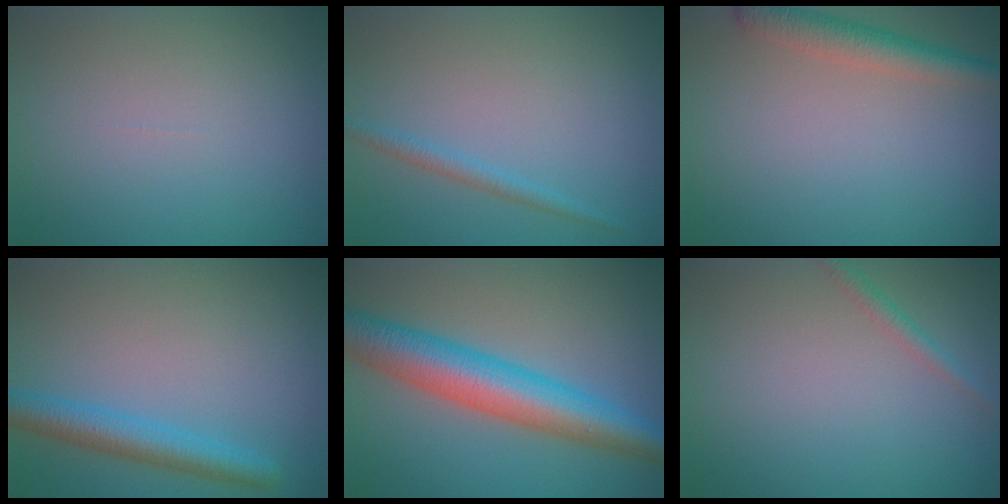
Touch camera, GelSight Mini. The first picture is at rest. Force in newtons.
{"total": 1.3, "press": 1.3, "slide": 0.1}
{"total": 3.1, "press": 3.1, "slide": 0.2}
{"total": 3.7, "press": 3.7, "slide": 0.2}
{"total": 8.0, "press": 8.0, "slide": 0.2}
{"total": 1.2, "press": 1.2, "slide": 0.0}